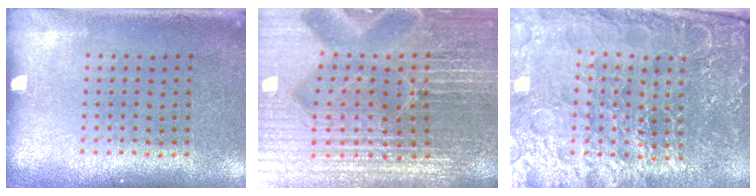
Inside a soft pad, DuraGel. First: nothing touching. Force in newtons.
{"total": 7.3, "press": 6.4, "slide": 3.6}
{"total": 5.9, "press": 5.3, "slide": 2.6}